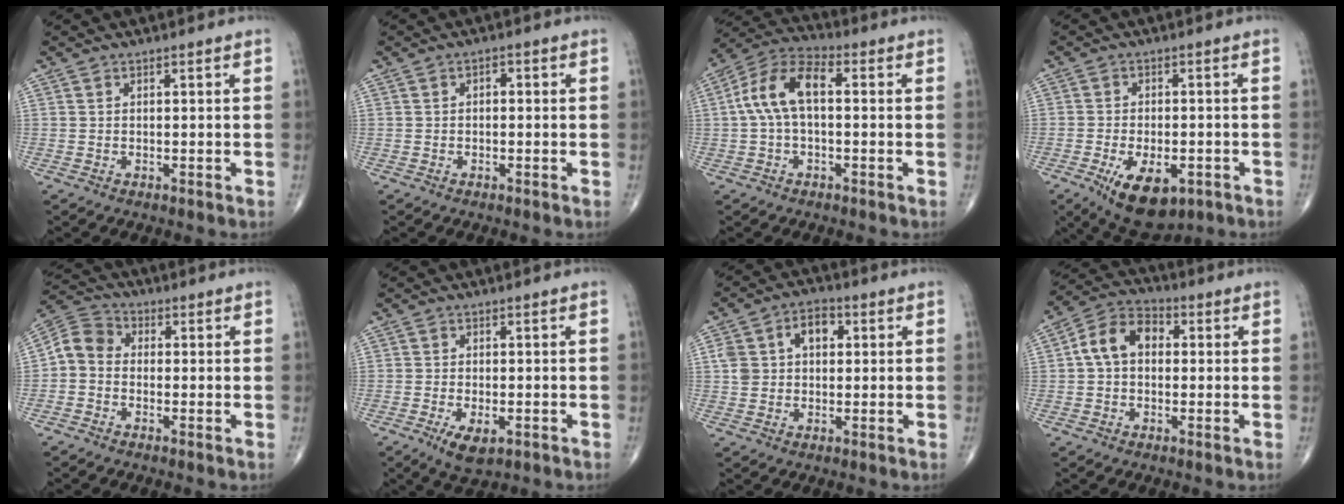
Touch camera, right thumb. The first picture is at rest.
{"total": 1.3, "force": [0.0, 0.9, 1.0], "torque": [-0.004, 0.008, -0.005]}
{"total": 10.7, "force": [0.7, 5.6, 9.1], "torque": [-0.184, 0.037, 0.004]}
{"total": 11.4, "force": [-5.1, 5.8, 8.4], "torque": [-0.128, 0.002, -0.069]}
{"total": 6.2, "force": [-0.9, 5.1, 3.5], "torque": [-0.052, 0.022, -0.037]}
{"total": 5.1, "force": [-2.2, 2.3, 4.0], "torque": [-0.071, -0.004, -0.032]}
{"total": 8.7, "force": [2.0, 6.1, 5.8], "torque": [-0.083, 0.017, 0.030]}
{"total": 9.1, "force": [0.8, 6.4, 6.3], "torque": [-0.104, 0.031, 0.003]}